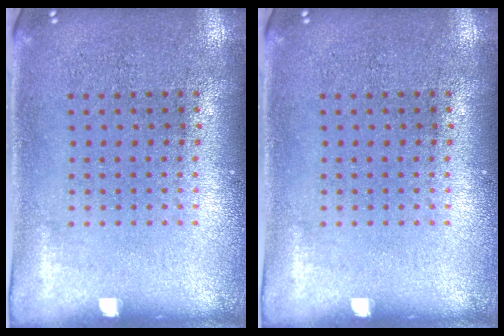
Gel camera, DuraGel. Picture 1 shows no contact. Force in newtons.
{"total": 0.0}